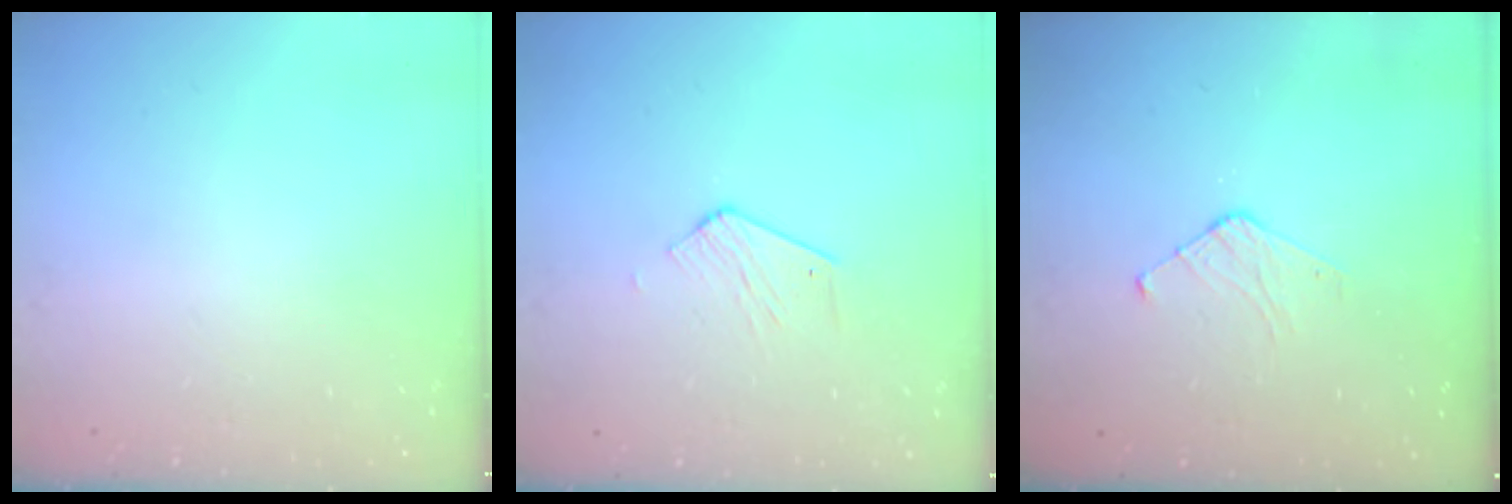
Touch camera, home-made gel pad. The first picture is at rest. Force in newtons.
{"total": 3.7, "press": 3.7, "slide": 0.2}
{"total": 4.2, "press": 4.2, "slide": 0.4}